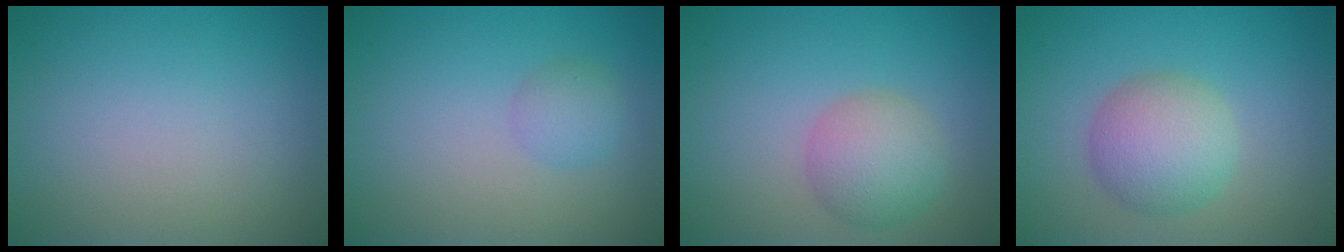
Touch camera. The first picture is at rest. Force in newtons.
{"total": 1.6, "press": 1.6, "slide": 0.1}
{"total": 3.9, "press": 3.9, "slide": 0.2}
{"total": 4.7, "press": 4.7, "slide": 0.2}